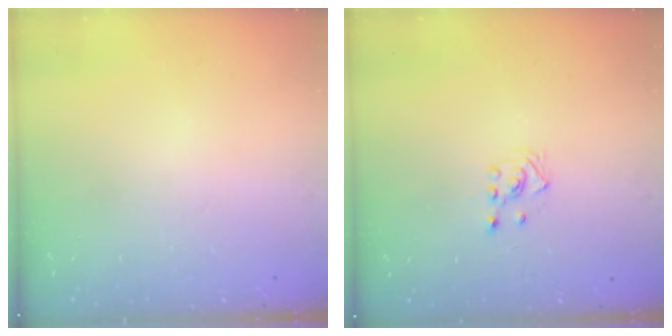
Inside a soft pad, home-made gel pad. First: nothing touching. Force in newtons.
{"total": 2.5, "press": 2.3, "slide": 1.0}